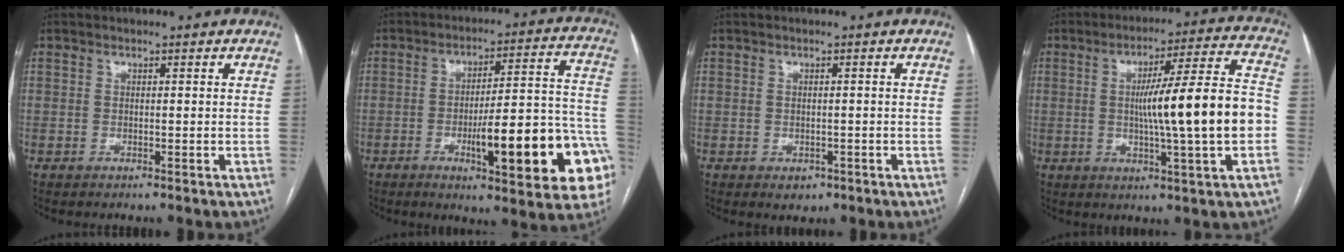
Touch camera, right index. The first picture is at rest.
{"total": 19.8, "force": [-6.5, 3.3, 18.4], "torque": [-0.180, 0.019, -0.080]}
{"total": 2.0, "force": [-0.8, 1.6, 0.9], "torque": [-0.008, 0.001, -0.002]}
{"total": 16.2, "force": [-1.2, 0.0, 16.2], "torque": [-0.249, 0.012, -0.021]}